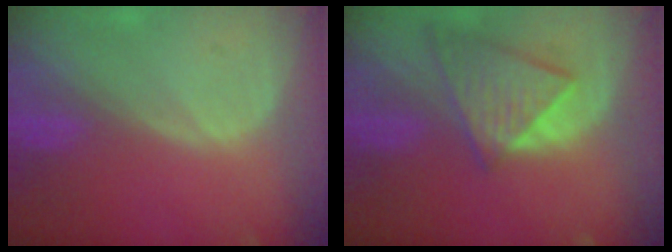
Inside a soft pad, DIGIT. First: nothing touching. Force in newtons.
{"total": 8.0, "press": 7.2, "slide": 3.5}